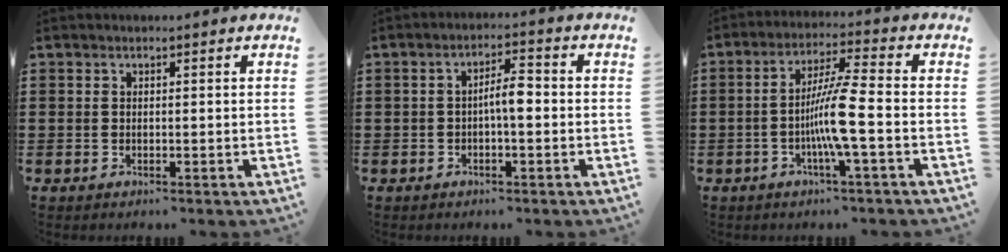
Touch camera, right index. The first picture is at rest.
{"total": 3.9, "force": [-0.6, 1.1, 3.7], "torque": [-0.068, 0.007, -0.013]}
{"total": 8.2, "force": [-2.1, 0.0, 7.9], "torque": [-0.157, -0.012, -0.047]}